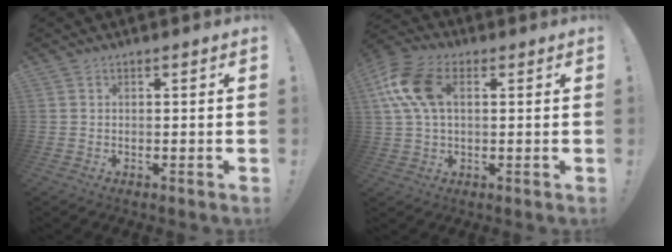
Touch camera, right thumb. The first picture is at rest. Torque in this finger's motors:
{"motor_torque": [1.75, 1.75, 0.32, 0.00, 0.14]}